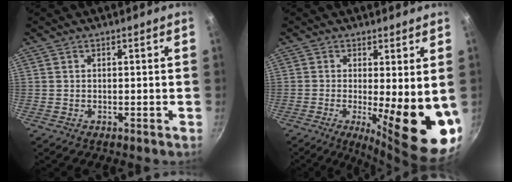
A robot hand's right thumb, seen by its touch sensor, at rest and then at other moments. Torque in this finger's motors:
{"motor_torque": [-0.15, 1.40, 1.77, -0.32, 0.16]}